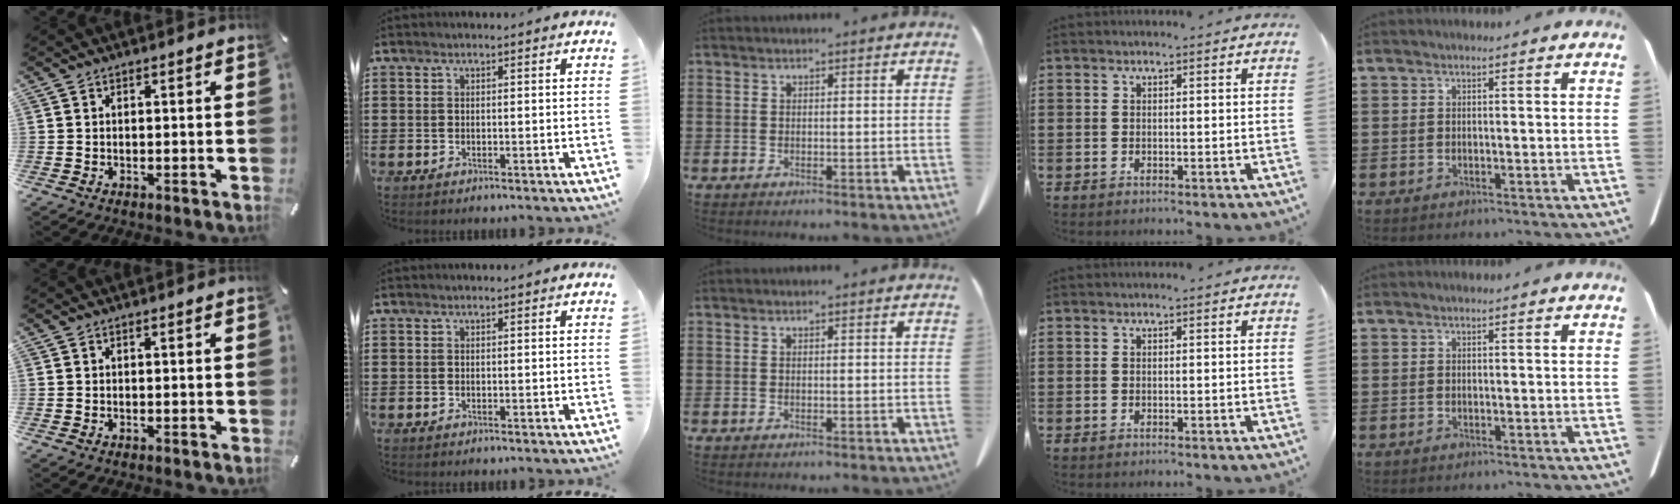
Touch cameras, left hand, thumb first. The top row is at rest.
{}